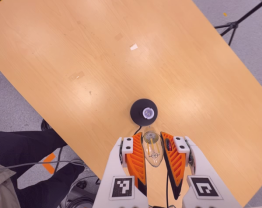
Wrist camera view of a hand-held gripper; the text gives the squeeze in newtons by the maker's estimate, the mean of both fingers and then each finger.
{"total": 20.9, "left": 23.5, "right": 18.3}